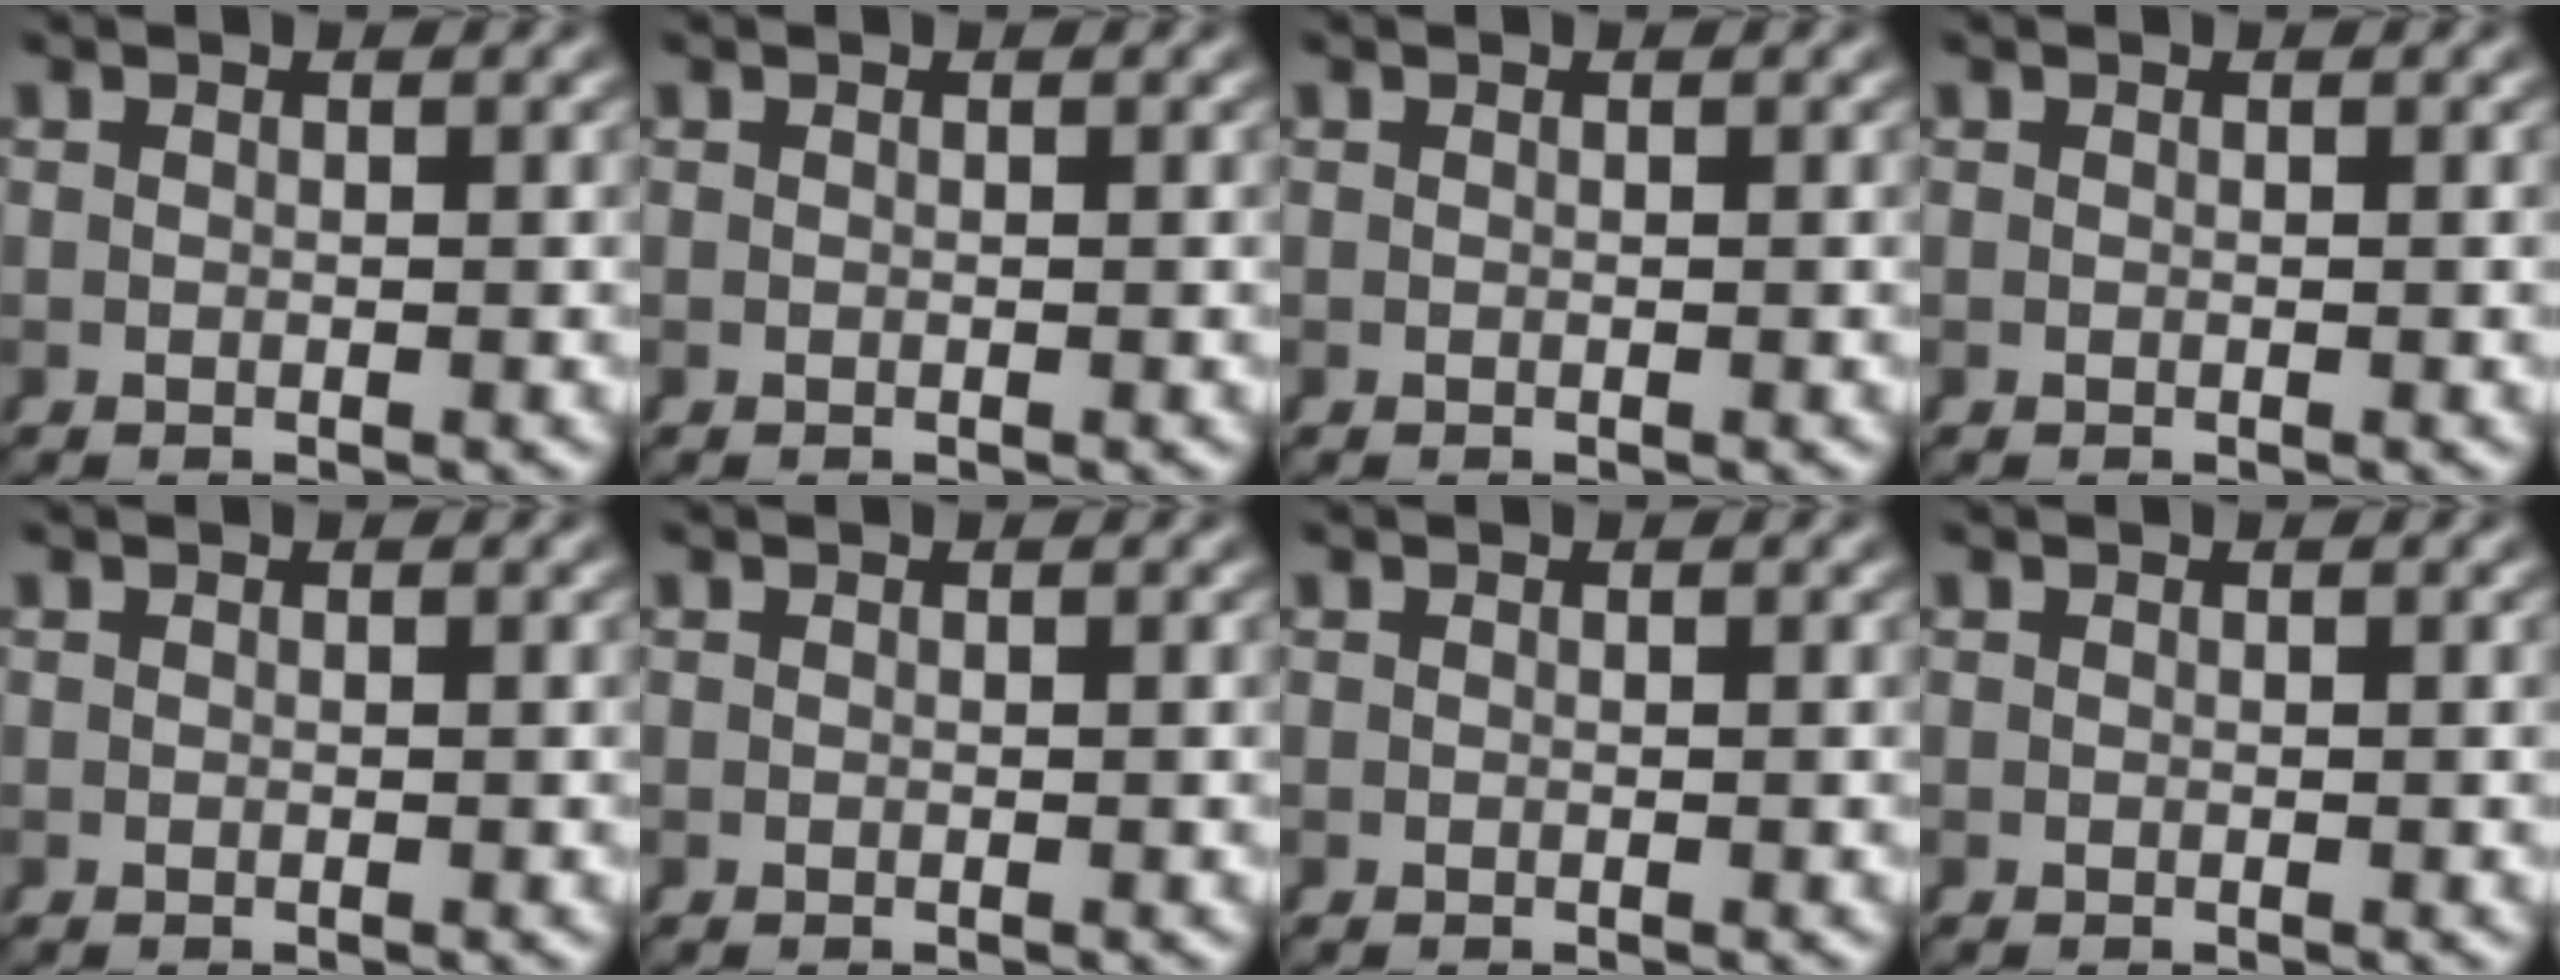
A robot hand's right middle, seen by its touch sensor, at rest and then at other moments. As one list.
[{"total": 0.0}, {"total": 0.0}, {"total": 0.0}, {"total": 0.0}, {"total": 0.0}, {"total": 0.0}, {"total": 0.0}]